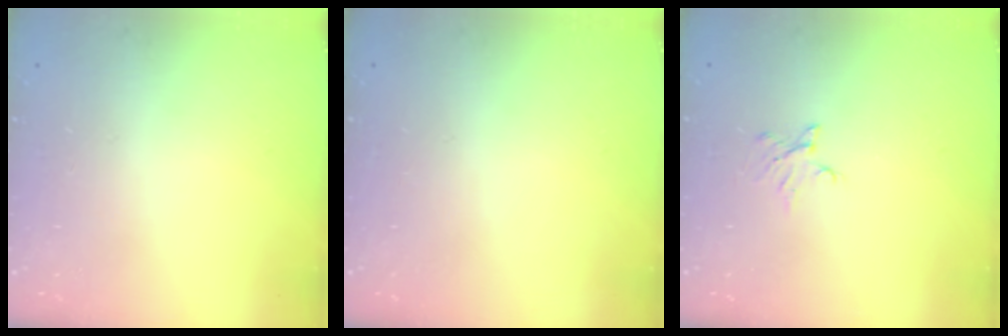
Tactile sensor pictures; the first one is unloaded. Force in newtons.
{"total": 0.0}
{"total": 3.5, "press": 3.5, "slide": 0.3}